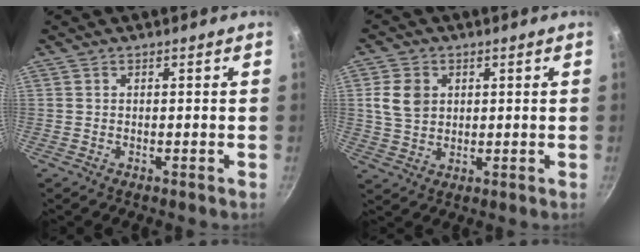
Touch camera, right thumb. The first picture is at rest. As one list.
[{"total": 6.6, "force": [1.6, 5.1, 3.8], "torque": [-0.056, -0.002, 0.029]}]